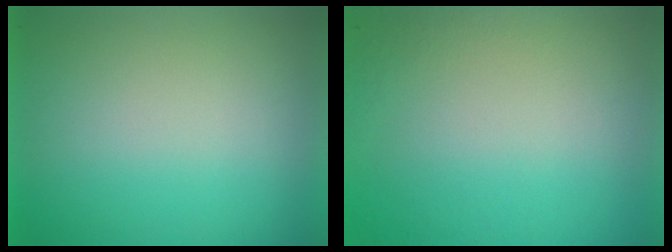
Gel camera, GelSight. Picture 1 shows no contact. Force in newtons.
{"total": 4.9}